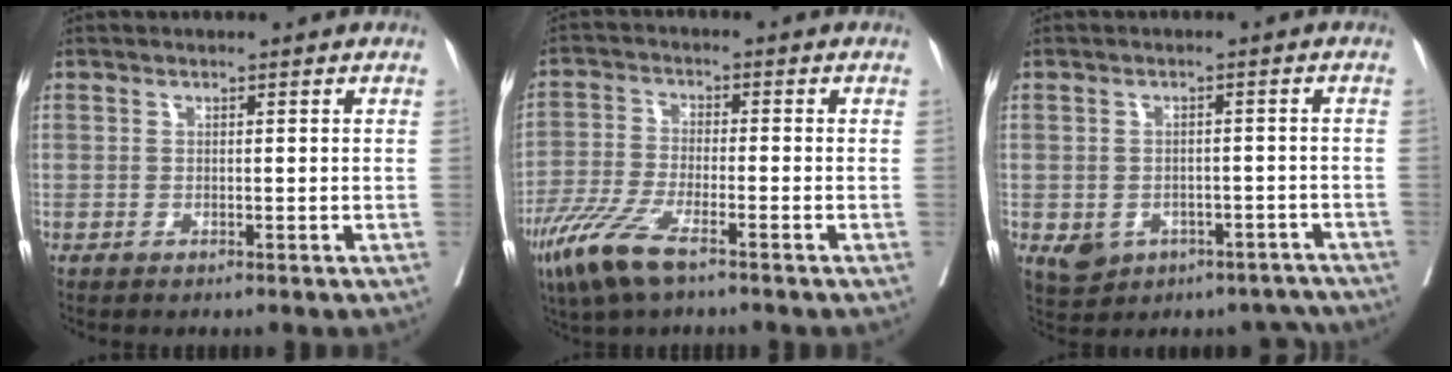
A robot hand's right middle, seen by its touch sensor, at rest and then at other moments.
{"total": 8.6, "force": [-5.5, 1.7, 6.5], "torque": [-0.142, -0.020, -0.105]}
{"total": 9.0, "force": [-5.3, 6.7, 2.7], "torque": [-0.037, 0.025, -0.060]}